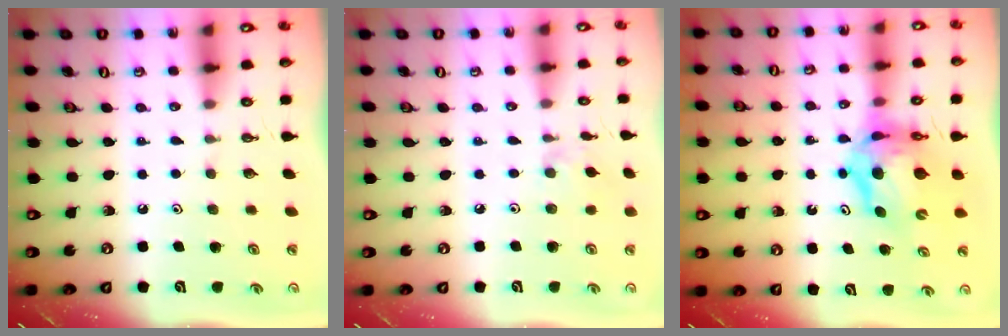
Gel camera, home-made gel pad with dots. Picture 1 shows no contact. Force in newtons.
{"total": 2.6, "press": 2.6, "slide": 0.5}
{"total": 10.6, "press": 10.5, "slide": 1.1}